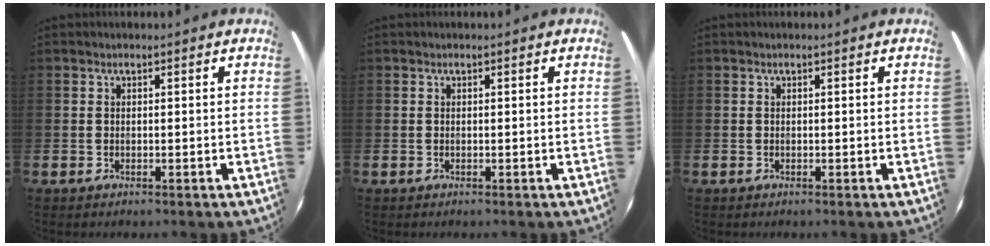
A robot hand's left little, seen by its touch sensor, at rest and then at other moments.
{"total": 0.0}
{"total": 0.0}